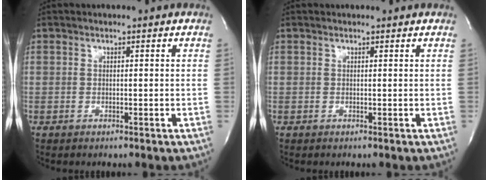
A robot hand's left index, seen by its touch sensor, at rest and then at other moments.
{"total": 0.9, "force": [0.8, 0.1, 0.0], "torque": [-0.008, 0.006, 0.011]}